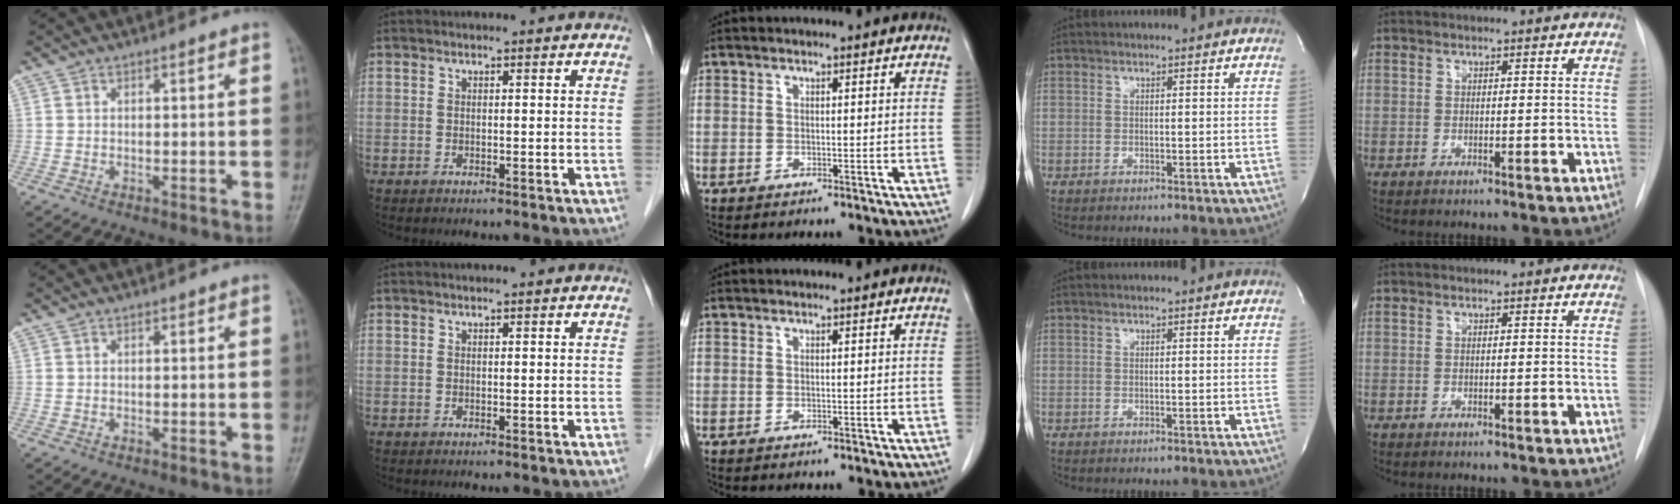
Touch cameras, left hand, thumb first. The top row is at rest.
{}